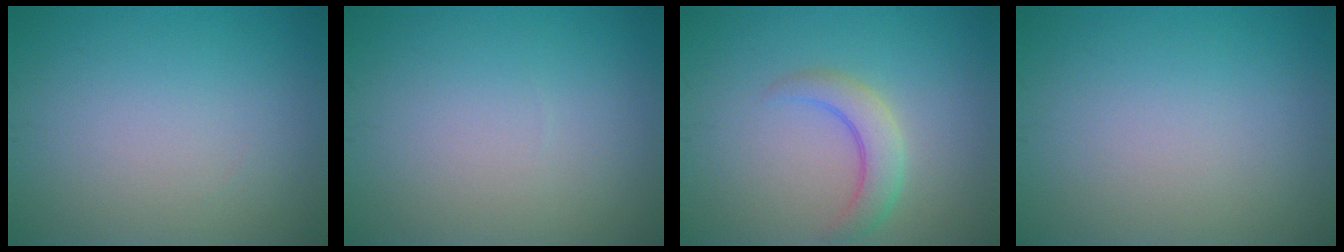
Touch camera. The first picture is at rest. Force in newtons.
{"total": 0.0}
{"total": 3.0, "press": 3.0, "slide": 0.2}
{"total": 0.0}